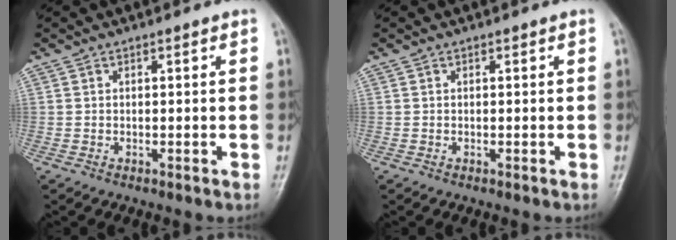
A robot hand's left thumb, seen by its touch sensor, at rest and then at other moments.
{"total": 0.0}